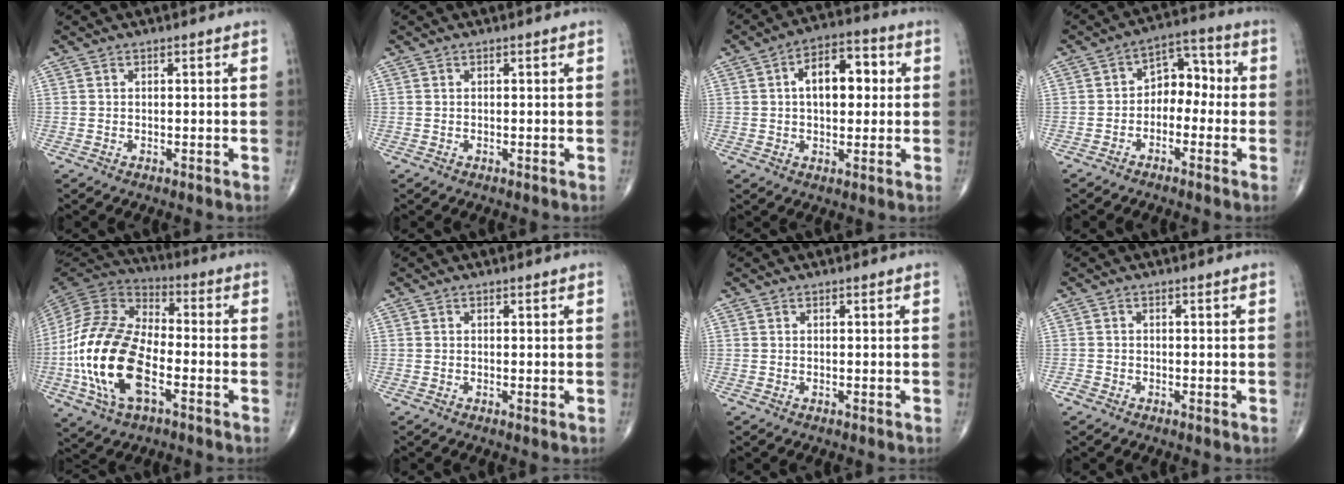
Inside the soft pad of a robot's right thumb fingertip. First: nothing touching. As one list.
[{"total": 0.0}, {"total": 9.1, "force": [1.5, 5.2, 7.4], "torque": [-0.095, 0.019, 0.018]}, {"total": 7.4, "force": [-1.3, 5.2, 5.1], "torque": [-0.044, 0.043, -0.038]}, {"total": 21.7, "force": [-5.6, 11.3, 17.7], "torque": [-0.362, 0.020, -0.107]}, {"total": 0.5, "force": [0.0, 0.1, 0.5], "torque": [-0.014, -0.003, -0.003]}, {"total": 0.0}, {"total": 1.0, "force": [-0.7, 0.6, 0.5], "torque": [-0.005, 0.000, -0.018]}]